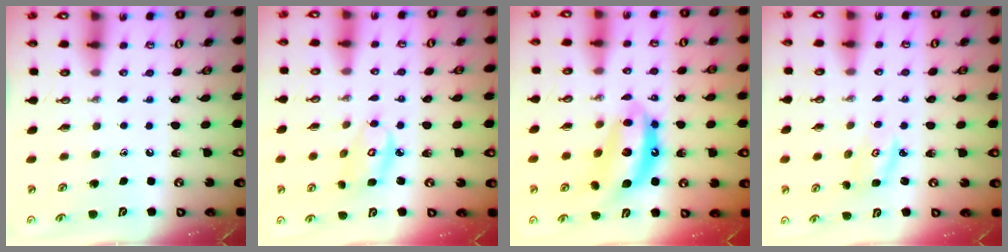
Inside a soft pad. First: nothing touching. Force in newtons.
{"total": 6.4, "press": 6.4, "slide": 0.3}
{"total": 11.7, "press": 11.7, "slide": 0.9}
{"total": 2.3, "press": 2.3, "slide": 0.2}